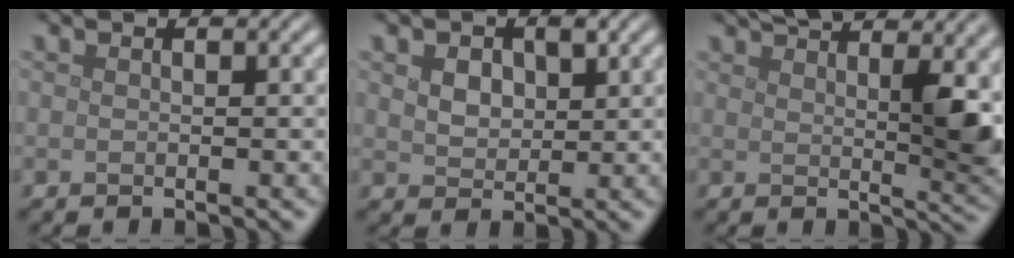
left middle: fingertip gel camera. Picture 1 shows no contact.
{"total": 2.7, "force": [1.0, 1.9, 1.7], "torque": [-0.037, -0.002, 0.019]}
{"total": 8.5, "force": [4.6, 2.4, 6.7], "torque": [-0.081, 0.014, 0.075]}